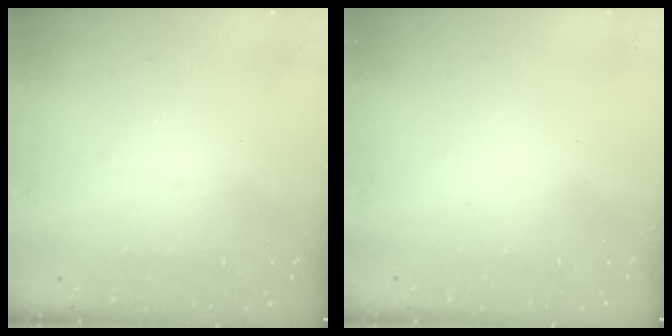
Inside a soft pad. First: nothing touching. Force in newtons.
{"total": 1.6, "press": 1.6, "slide": 0.1}